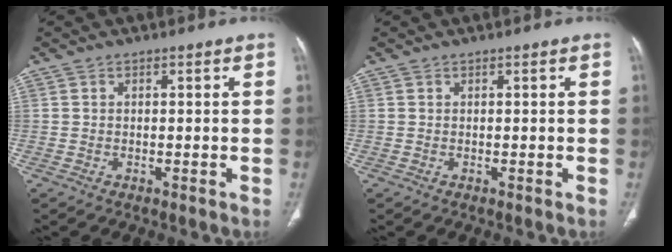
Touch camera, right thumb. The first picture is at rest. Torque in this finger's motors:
{"motor_torque": [-0.18, 0.17, -0.19, 0.29, 0.01]}